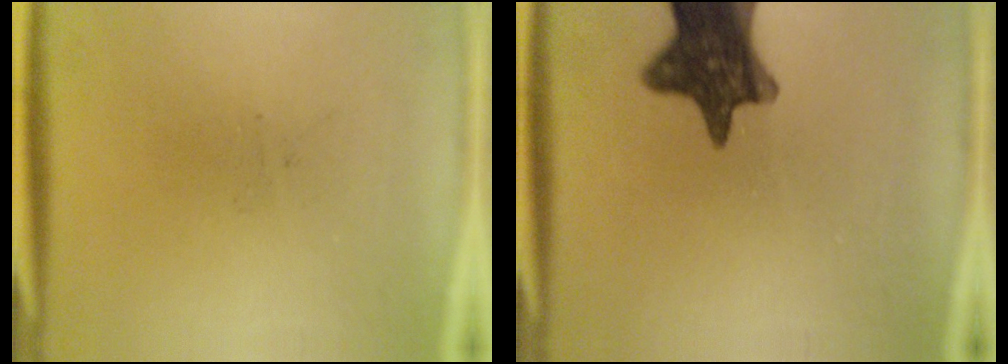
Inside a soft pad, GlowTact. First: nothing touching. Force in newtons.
{"total": 12.8}